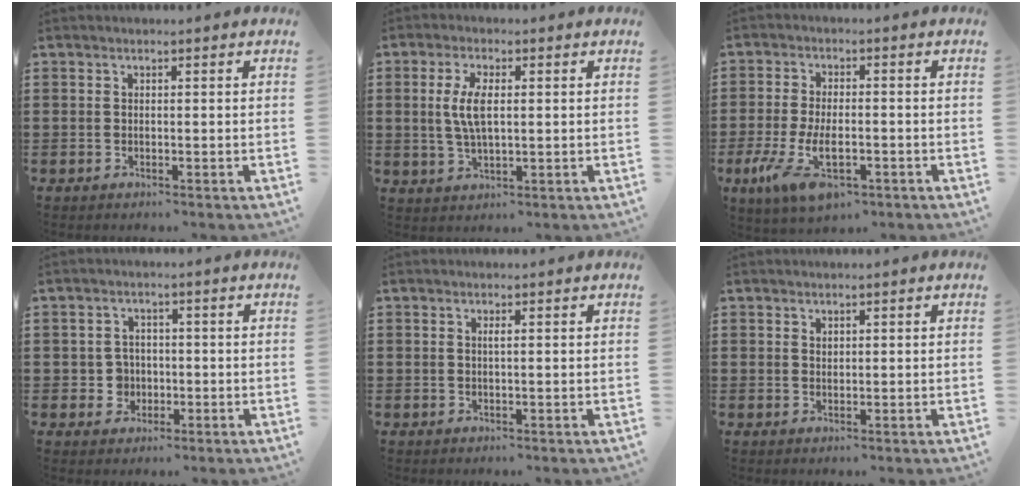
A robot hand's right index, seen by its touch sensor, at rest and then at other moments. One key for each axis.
{"total": 5.9, "fx": 0.7, "fy": 2.4, "fz": 5.3, "tx": -0.120, "ty": 0.003, "tz": 0.006}
{"total": 8.5, "fx": -3.5, "fy": 3.4, "fz": 7.0, "tx": -0.162, "ty": -0.013, "tz": -0.063}
{"total": 3.5, "fx": -0.8, "fy": 3.2, "fz": 1.2, "tx": -0.033, "ty": 0.005, "tz": -0.017}
{"total": 0.6, "fx": 0.1, "fy": -0.1, "fz": 0.6, "tx": -0.012, "ty": -0.003, "tz": 0.002}
{"total": 0.9, "fx": 0.8, "fy": 0.5, "fz": 0.1, "tx": -0.004, "ty": 0.002, "tz": 0.016}